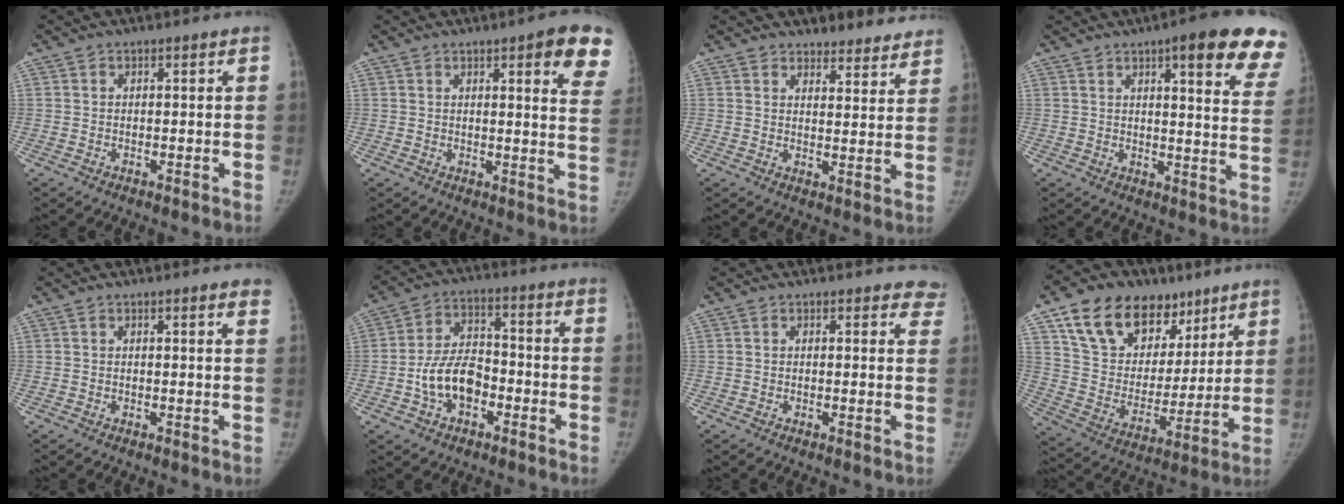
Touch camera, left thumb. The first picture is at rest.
{"total": 11.7, "force": [6.6, 2.6, 9.2], "torque": [-0.081, -0.029, 0.067]}
{"total": 9.4, "force": [8.7, 3.4, 1.4], "torque": [0.032, -0.046, 0.094]}
{"total": 19.2, "force": [11.8, 4.1, 14.6], "torque": [-0.154, -0.036, 0.128]}
{"total": 2.6, "force": [2.0, 0.4, 1.7], "torque": [-0.013, -0.002, 0.014]}
{"total": 10.3, "force": [-3.4, 6.6, 7.1], "torque": [-0.113, 0.033, -0.066]}
{"total": 4.4, "force": [3.9, 2.0, 0.5], "torque": [0.036, -0.017, 0.017]}
{"total": 23.4, "force": [13.8, 14.7, 11.8], "torque": [-0.159, -0.023, 0.244]}